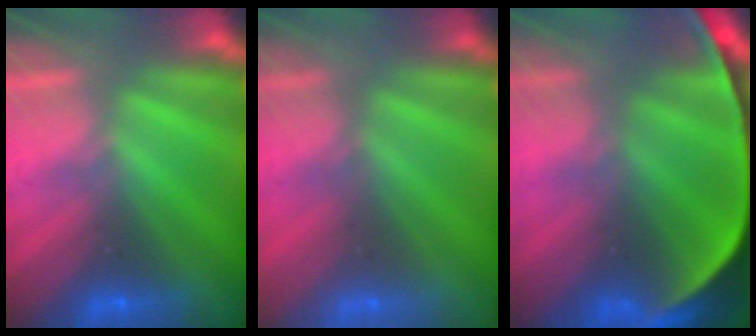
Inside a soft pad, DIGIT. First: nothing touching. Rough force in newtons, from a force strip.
{"total": 3.0}
{"total": 9.1}